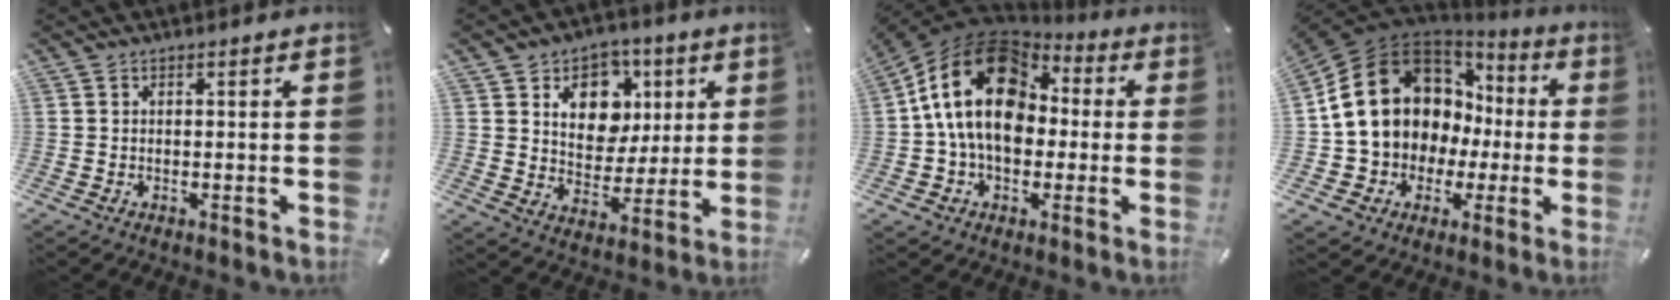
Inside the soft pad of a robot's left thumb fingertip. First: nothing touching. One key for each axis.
{"total": 12.4, "fx": 4.3, "fy": 10.3, "fz": 5.3, "tx": -0.075, "ty": -0.020, "tz": 0.081}
{"total": 19.7, "fx": 2.1, "fy": 14.9, "fz": 12.8, "tx": -0.255, "ty": 0.005, "tz": 0.033}
{"total": 19.5, "fx": 3.6, "fy": 16.0, "fz": 10.6, "tx": -0.209, "ty": -0.011, "tz": 0.078}